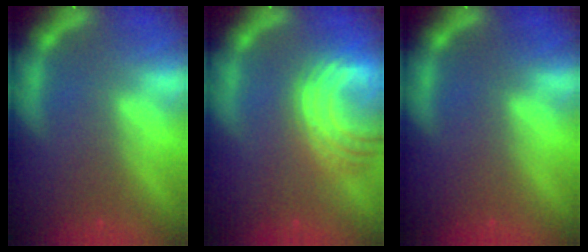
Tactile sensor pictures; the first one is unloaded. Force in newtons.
{"total": 8.5}
{"total": 0.0}